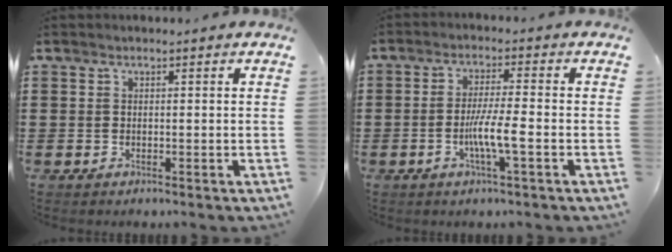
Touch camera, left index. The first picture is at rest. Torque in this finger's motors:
{"motor_torque": [1.00, 0.44, 0.20, 0.15]}